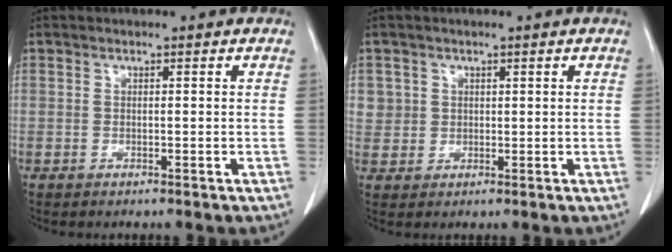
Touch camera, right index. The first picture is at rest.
{"total": 3.1, "force": [1.1, 3.0, 0.1], "torque": [0.015, 0.001, 0.020]}